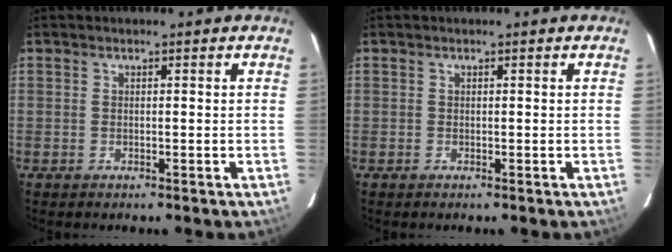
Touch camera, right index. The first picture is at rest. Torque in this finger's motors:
{"motor_torque": [-0.01, -0.01, -0.01, -0.04]}